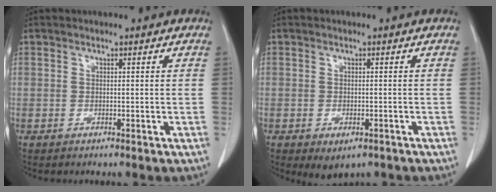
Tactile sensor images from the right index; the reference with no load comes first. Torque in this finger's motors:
{"motor_torque": [0.46, -0.42, 0.18, 0.04]}